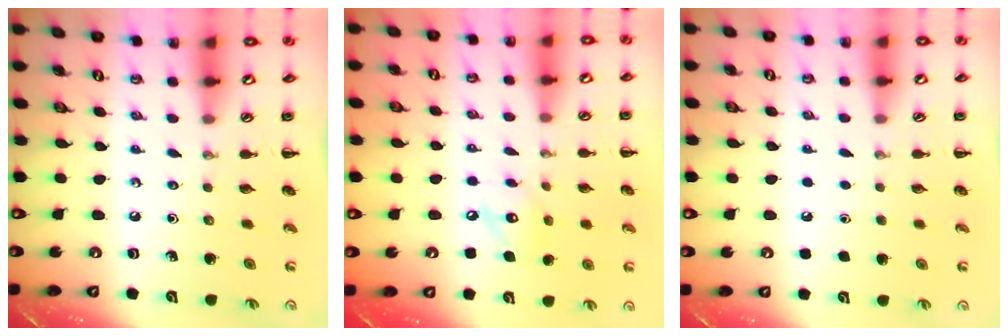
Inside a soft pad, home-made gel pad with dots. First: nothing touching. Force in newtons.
{"total": 7.7, "press": 7.6, "slide": 1.2}
{"total": 1.7, "press": 1.7, "slide": 0.1}